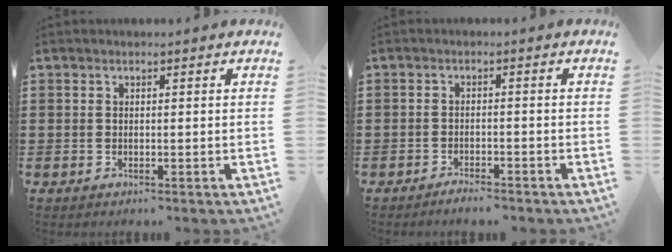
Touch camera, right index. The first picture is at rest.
{"total": 1.8, "force": [-1.8, 0.0, 0.2], "torque": [-0.009, 0.001, -0.035]}